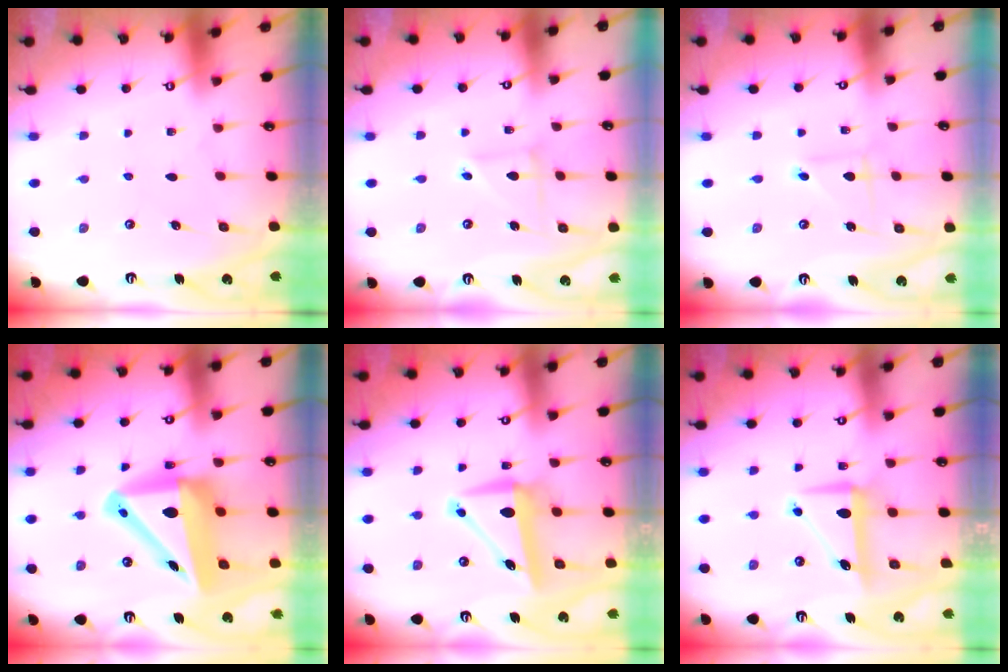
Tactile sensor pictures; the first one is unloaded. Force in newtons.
{"total": 3.9, "press": 3.9, "slide": 0.4}
{"total": 1.6, "press": 1.6, "slide": 0.2}
{"total": 15.2, "press": 14.9, "slide": 3.2}
{"total": 8.2, "press": 8.1, "slide": 1.0}
{"total": 8.6, "press": 8.6, "slide": 0.2}